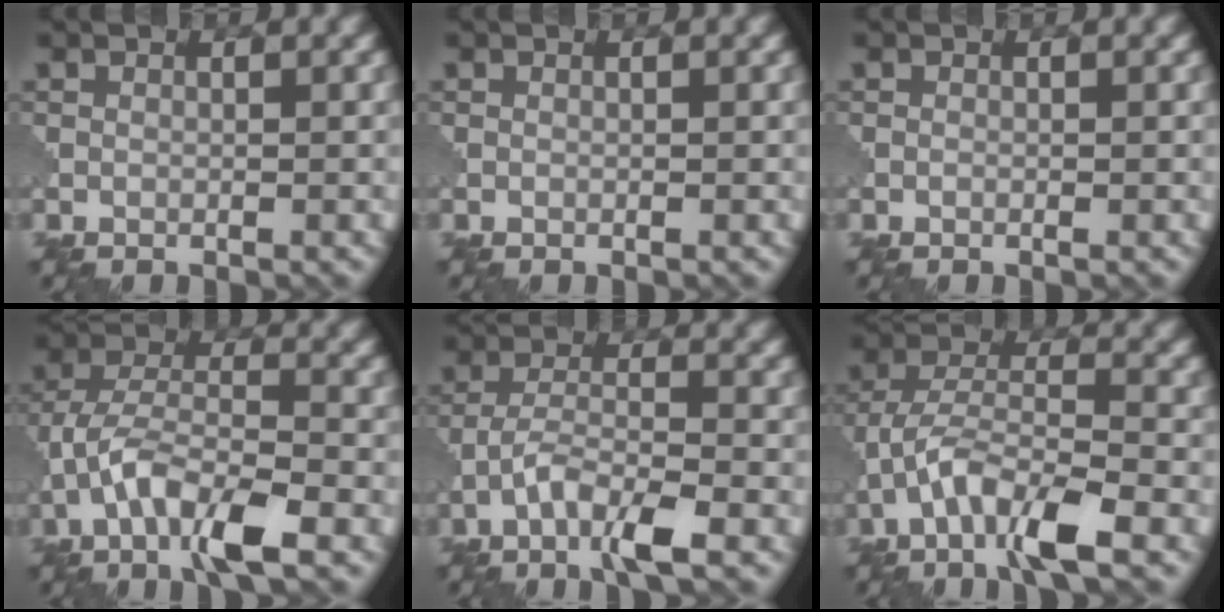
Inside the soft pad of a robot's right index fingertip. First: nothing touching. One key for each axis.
{"total": 0.0}
{"total": 0.0}
{"total": 7.0, "fx": -3.6, "fy": 2.4, "fz": 5.6, "tx": -0.110, "ty": 0.005, "tz": -0.076}
{"total": 4.5, "fx": -2.7, "fy": 0.9, "fz": 3.5, "tx": -0.070, "ty": 0.005, "tz": -0.059}
{"total": 6.5, "fx": -3.7, "fy": 1.8, "fz": 5.1, "tx": -0.100, "ty": 0.006, "tz": -0.078}